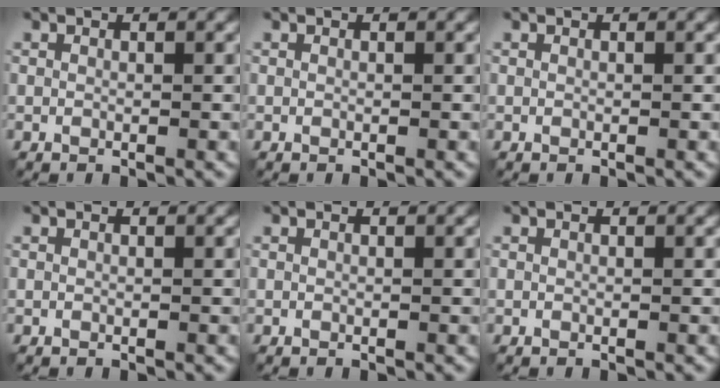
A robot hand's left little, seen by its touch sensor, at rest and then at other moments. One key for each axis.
{"total": 0.0}
{"total": 0.0}
{"total": 0.0}
{"total": 0.0}
{"total": 0.0}